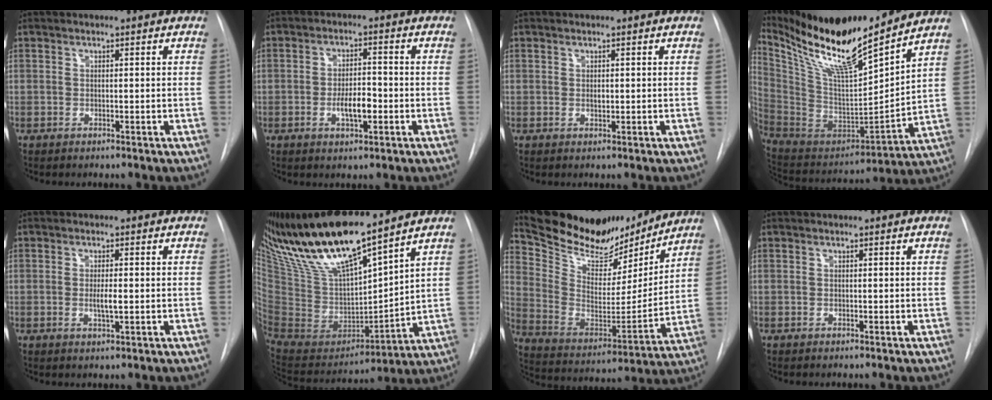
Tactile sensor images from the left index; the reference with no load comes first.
{"total": 4.9, "force": [-1.5, 1.7, 4.4], "torque": [-0.074, -0.001, -0.024]}
{"total": 0.6, "force": [0.1, 0.4, 0.5], "torque": [-0.008, -0.004, 0.002]}
{"total": 20.6, "force": [16.8, 1.5, 11.8], "torque": [-0.222, -0.019, 0.310]}
{"total": 2.4, "force": [-0.3, 0.4, 2.3], "torque": [-0.045, -0.005, -0.005]}
{"total": 19.7, "force": [16.3, 1.9, 10.9], "torque": [-0.202, -0.020, 0.318]}
{"total": 20.8, "force": [18.9, 5.7, 6.7], "torque": [-0.127, -0.021, 0.307]}
{"total": 0.0}